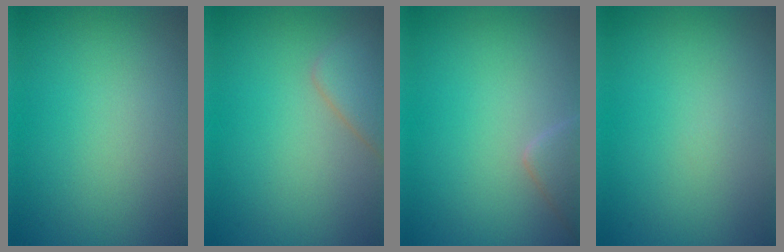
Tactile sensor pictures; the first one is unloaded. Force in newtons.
{"total": 2.8, "press": 2.8, "slide": 0.3}
{"total": 1.9, "press": 1.9, "slide": 0.2}
{"total": 0.0}